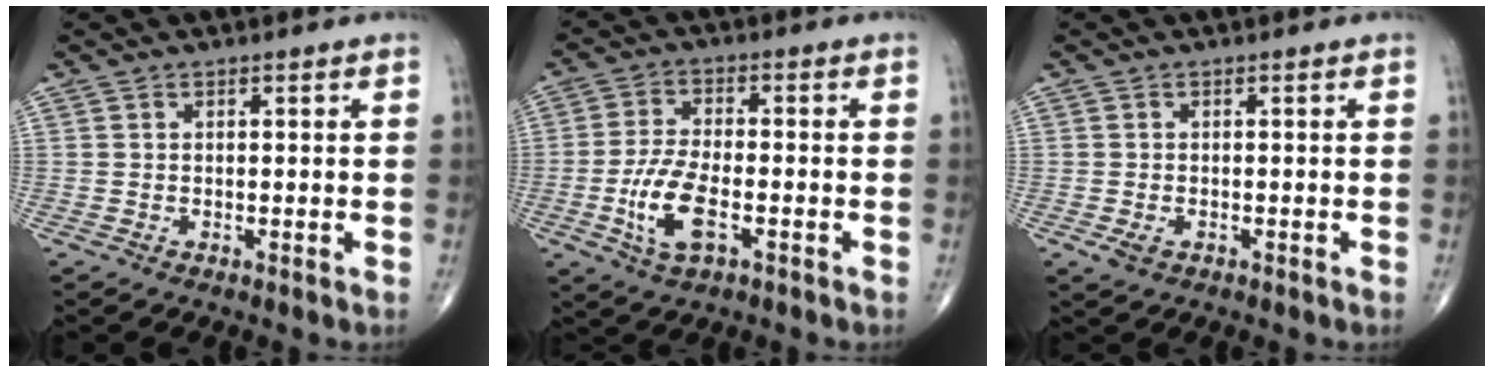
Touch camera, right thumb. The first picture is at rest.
{"total": 9.2, "force": [-3.0, 4.0, 7.7], "torque": [-0.163, 0.010, -0.056]}
{"total": 1.9, "force": [-0.8, 1.2, 1.2], "torque": [-0.024, -0.001, -0.010]}